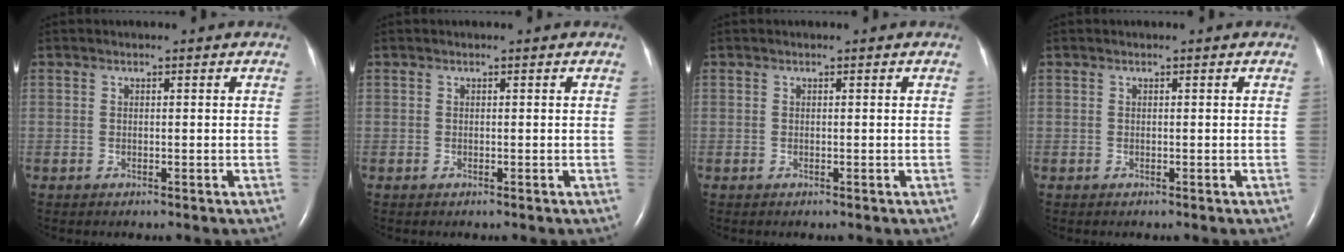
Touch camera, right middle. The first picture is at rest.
{"total": 0.0}
{"total": 0.0}
{"total": 0.0}